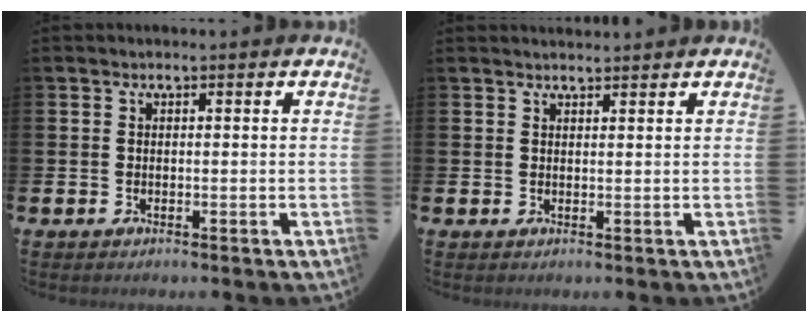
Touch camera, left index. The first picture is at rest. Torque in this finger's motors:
{"motor_torque": [0.86, -1.28, 0.10, 0.08]}